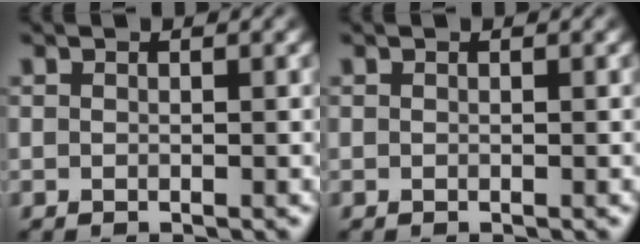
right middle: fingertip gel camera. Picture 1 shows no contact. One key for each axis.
{"total": 0.0}